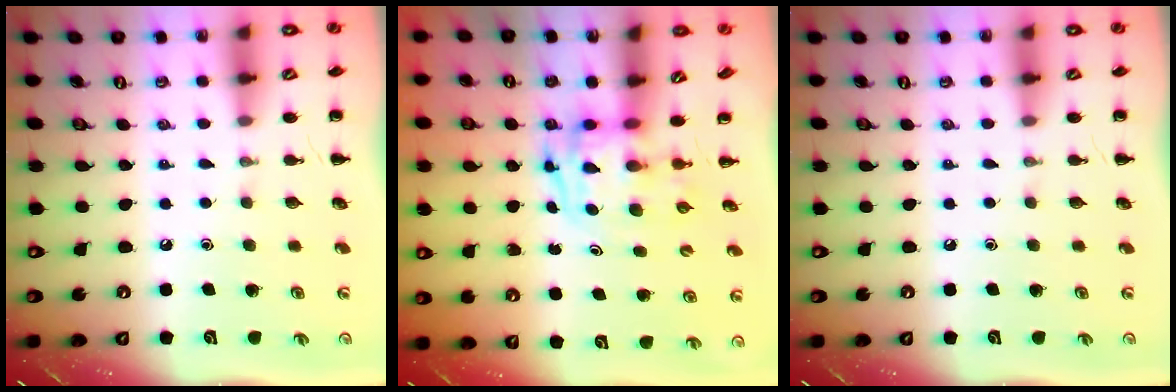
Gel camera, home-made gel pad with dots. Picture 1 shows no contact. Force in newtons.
{"total": 3.3, "press": 3.3, "slide": 0.6}
{"total": 0.0}